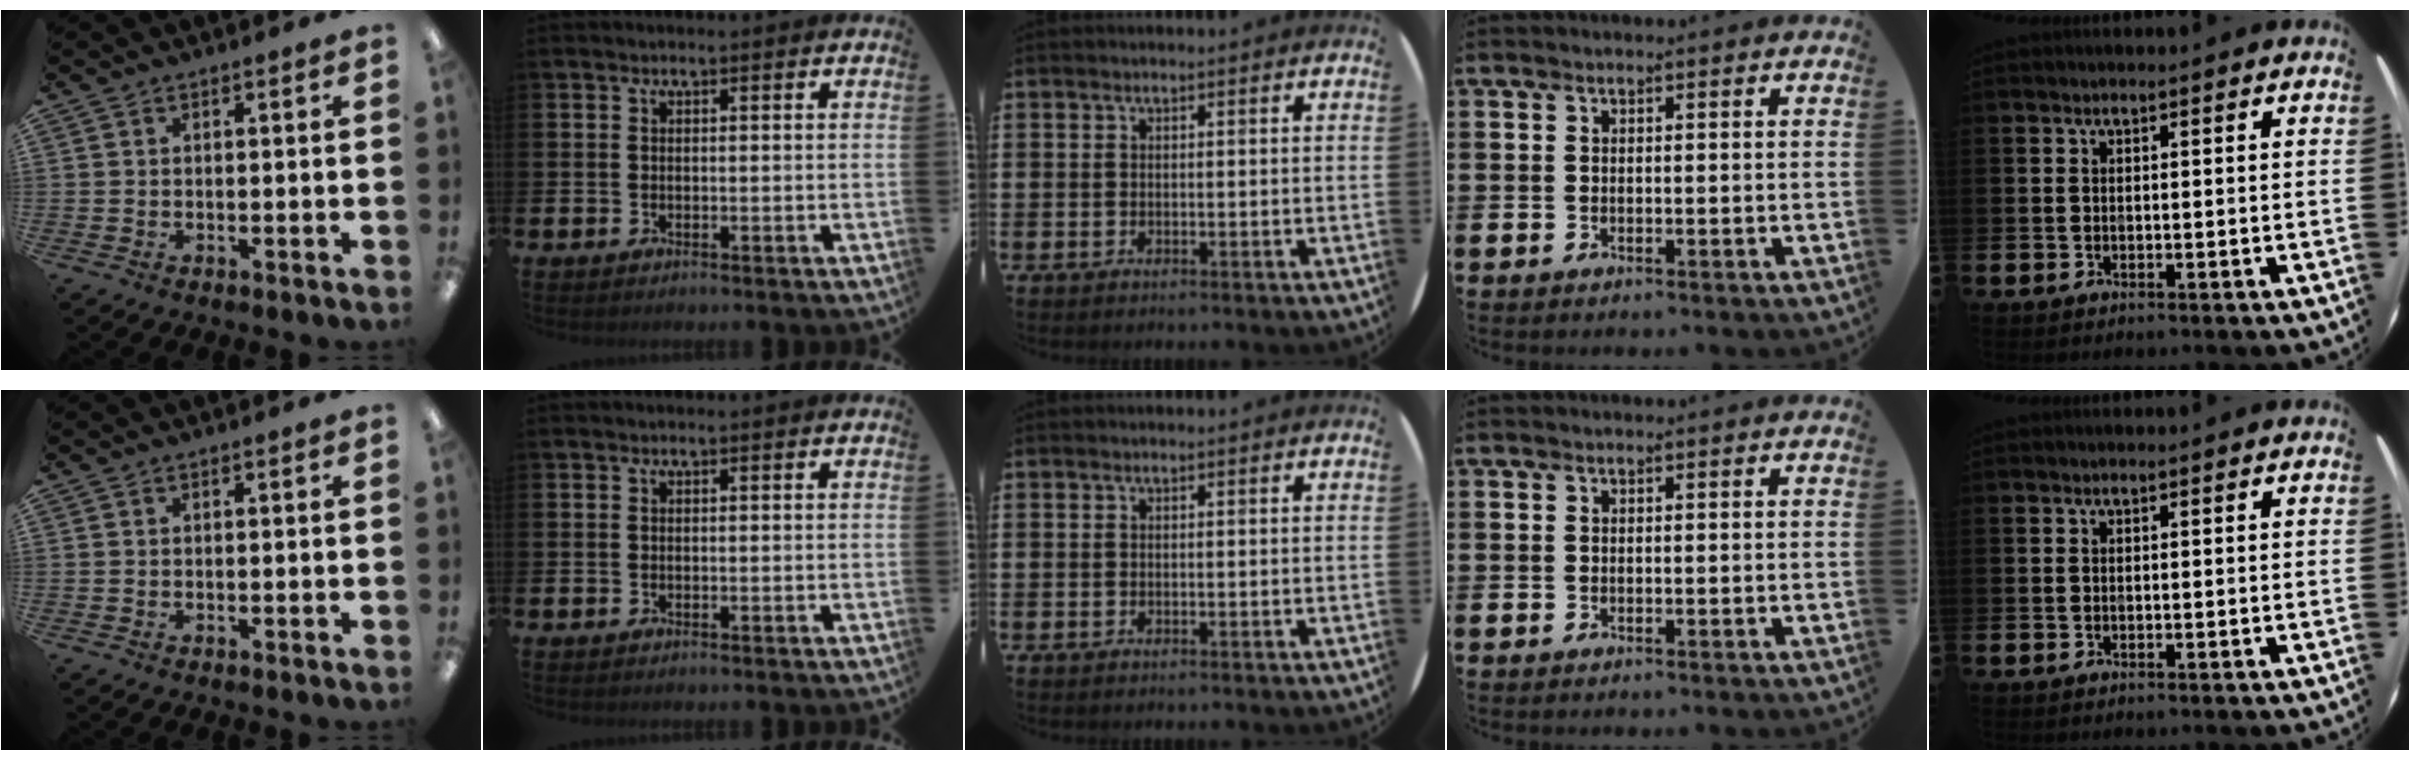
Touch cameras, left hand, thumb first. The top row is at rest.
{}